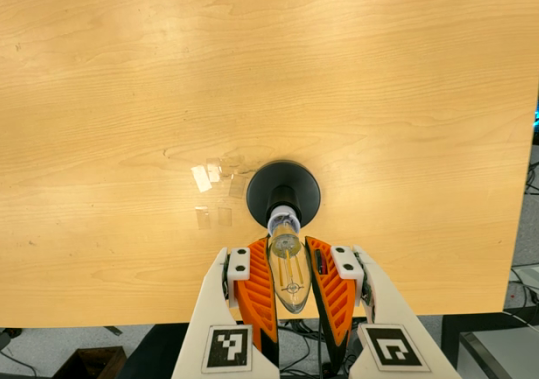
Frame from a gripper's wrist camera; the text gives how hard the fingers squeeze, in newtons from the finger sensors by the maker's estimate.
{"total": 18.9, "left": 20.8, "right": 16.9}